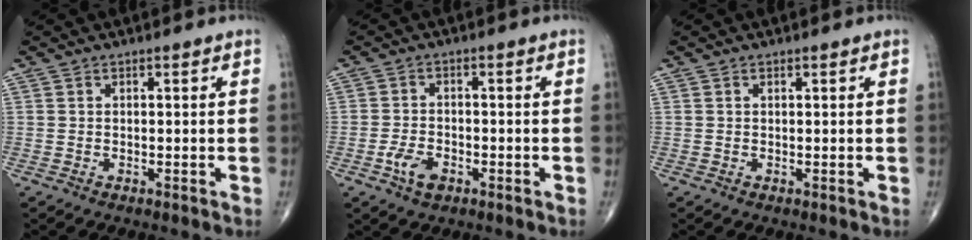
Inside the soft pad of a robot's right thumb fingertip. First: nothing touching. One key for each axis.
{"total": 4.5, "fx": -2.1, "fy": 2.6, "fz": 2.9, "tx": -0.050, "ty": 0.009, "tz": -0.039}
{"total": 0.0}